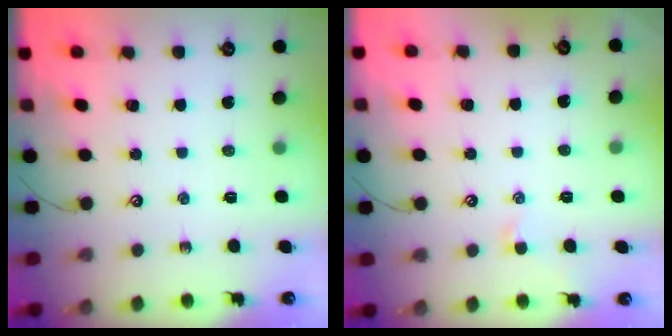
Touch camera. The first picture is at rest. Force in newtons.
{"total": 0.8, "press": 0.6, "slide": 0.5}